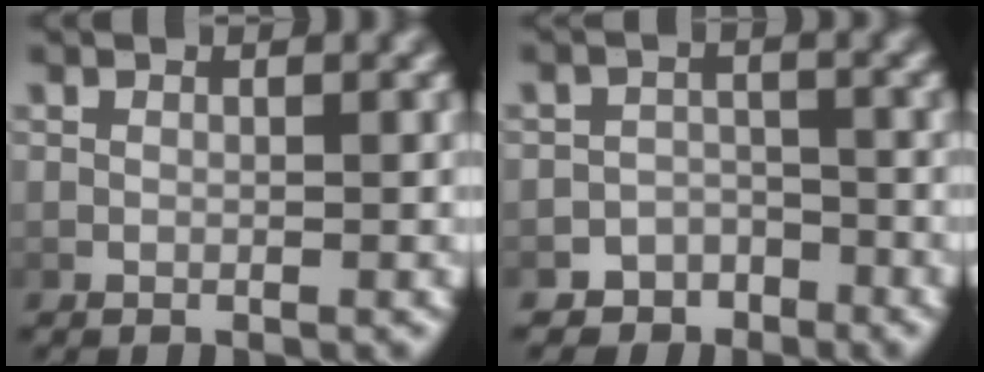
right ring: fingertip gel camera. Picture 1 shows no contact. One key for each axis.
{"total": 5.3, "fx": -4.3, "fy": 3.1, "fz": -0.1, "tx": 0.019, "ty": -0.009, "tz": -0.080}